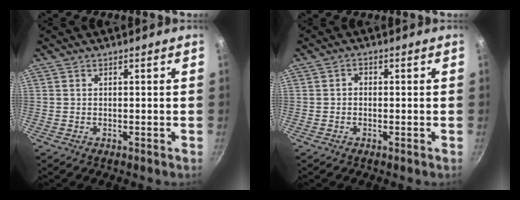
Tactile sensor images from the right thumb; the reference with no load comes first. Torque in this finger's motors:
{"motor_torque": [-0.22, 0.02, -0.25, 0.08, 0.00]}